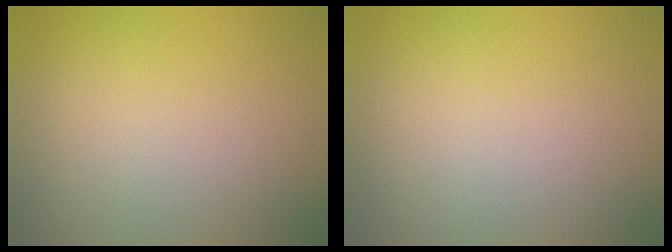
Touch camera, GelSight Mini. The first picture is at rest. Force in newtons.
{"total": 0.0}